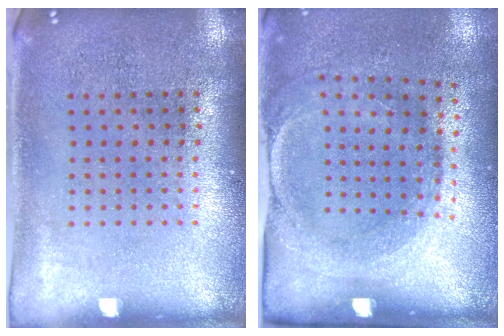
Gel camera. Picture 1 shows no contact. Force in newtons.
{"total": 1.7, "press": 1.2, "slide": 1.1}